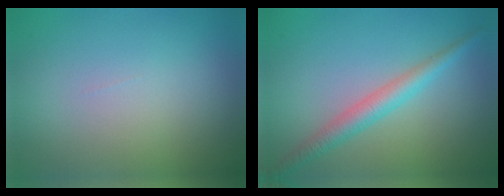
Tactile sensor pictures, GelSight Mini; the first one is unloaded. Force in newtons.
{"total": 2.9, "press": 2.9, "slide": 0.1}